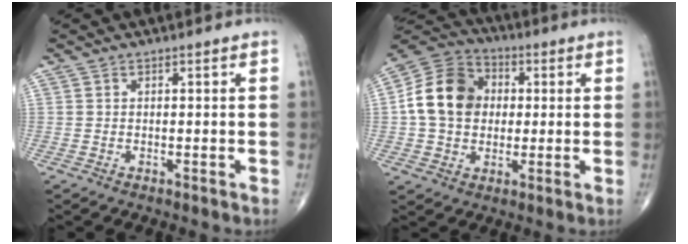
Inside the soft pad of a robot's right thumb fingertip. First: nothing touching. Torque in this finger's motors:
{"motor_torque": [0.58, 2.77, 0.48, -0.34, 0.11]}